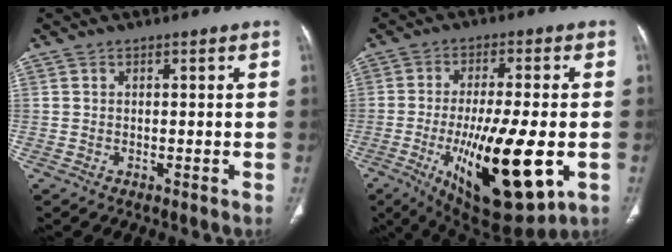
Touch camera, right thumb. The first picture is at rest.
{"total": 21.0, "force": [-5.4, 6.7, 19.1], "torque": [-0.314, -0.016, -0.067]}